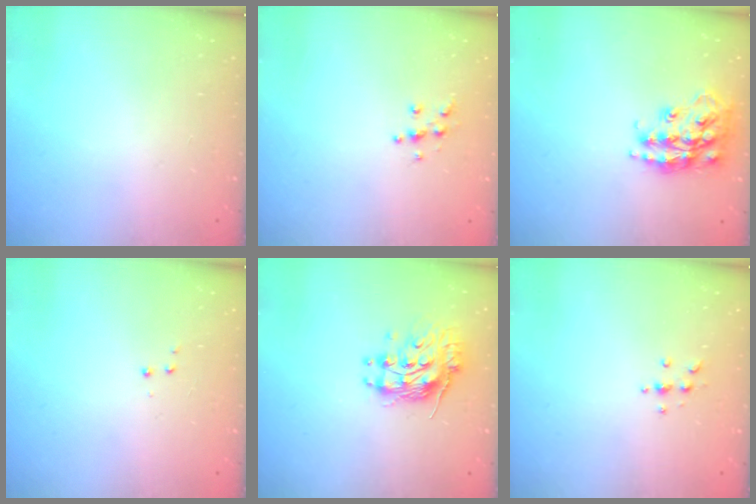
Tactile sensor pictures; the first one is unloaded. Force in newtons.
{"total": 5.4, "press": 5.4, "slide": 0.5}
{"total": 17.0, "press": 16.9, "slide": 1.2}
{"total": 3.3, "press": 3.3, "slide": 0.7}
{"total": 11.0, "press": 10.9, "slide": 0.9}
{"total": 3.7, "press": 3.7, "slide": 0.5}